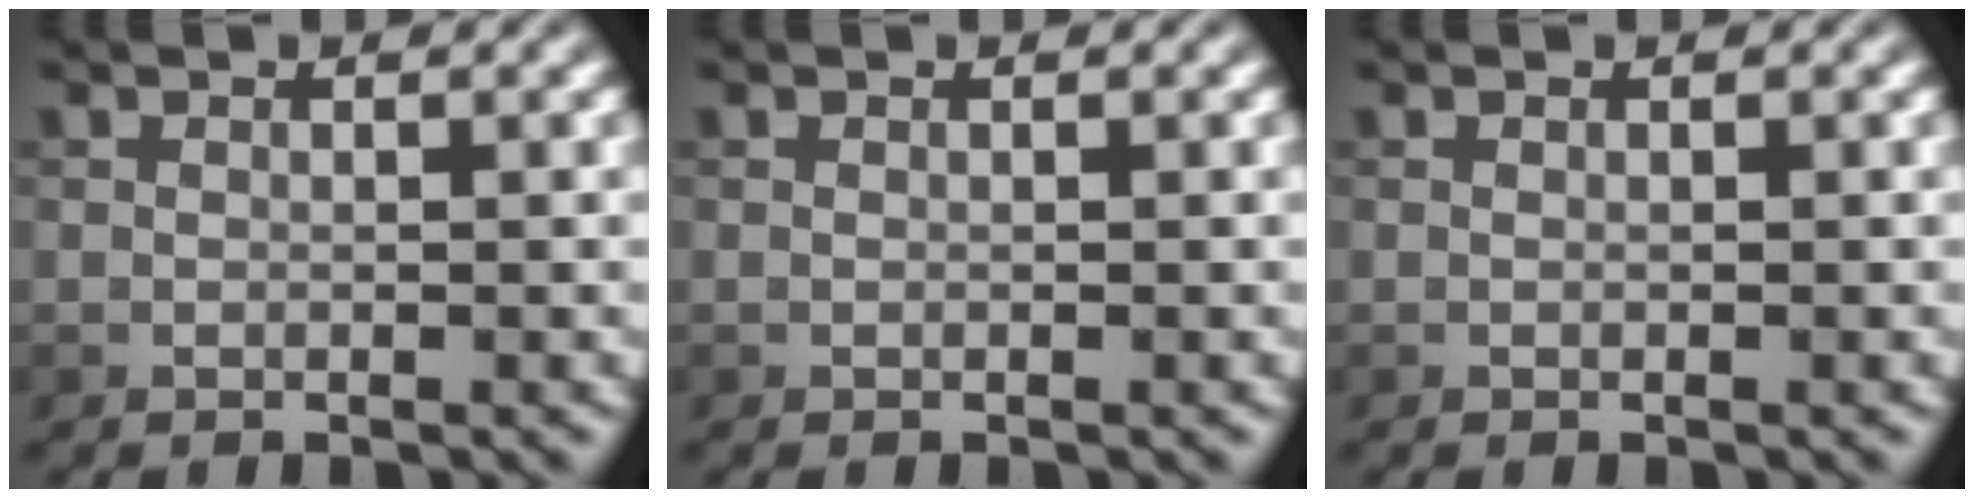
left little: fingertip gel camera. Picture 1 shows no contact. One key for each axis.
{"total": 0.0}
{"total": 0.0}